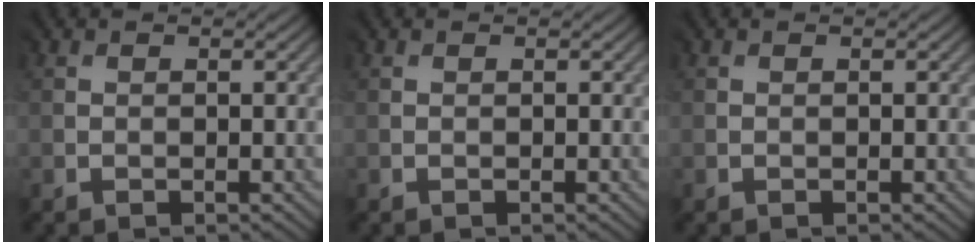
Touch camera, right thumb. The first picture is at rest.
{"total": 0.0}
{"total": 0.0}